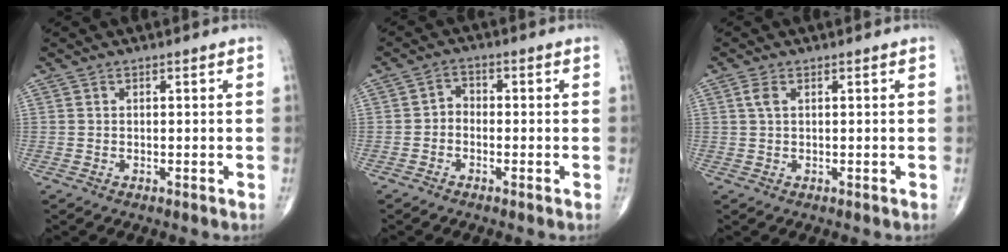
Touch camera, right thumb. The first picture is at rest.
{"total": 2.6, "force": [-1.0, 1.9, 1.3], "torque": [-0.006, 0.017, -0.031]}
{"total": 1.8, "force": [0.6, 0.8, 1.5], "torque": [-0.040, 0.010, 0.014]}